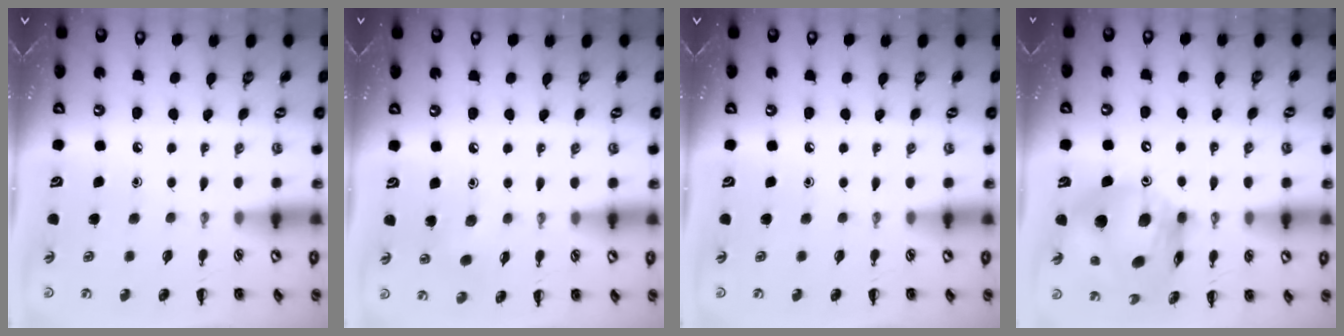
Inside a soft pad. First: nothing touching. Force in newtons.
{"total": 4.4, "press": 4.2, "slide": 1.1}
{"total": 0.0}
{"total": 14.8, "press": 14.2, "slide": 4.4}